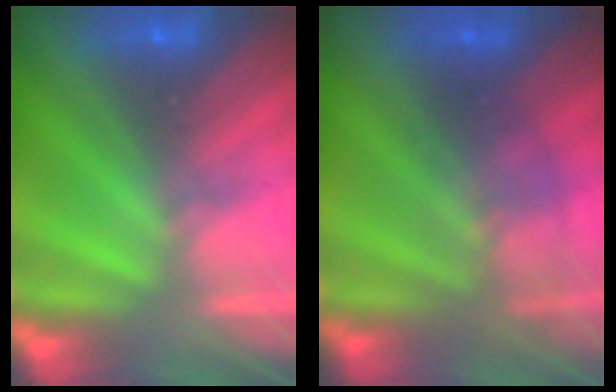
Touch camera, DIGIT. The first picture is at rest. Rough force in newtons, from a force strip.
{"total": 2.3}